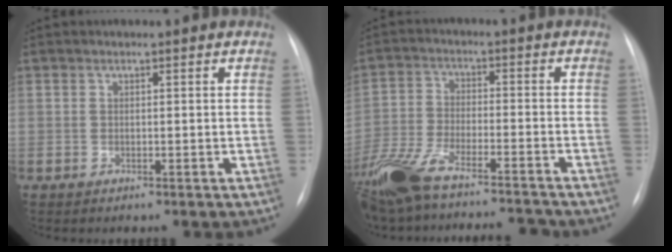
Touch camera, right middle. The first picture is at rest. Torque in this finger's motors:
{"motor_torque": [1.03, -0.98, 0.37, 0.18]}